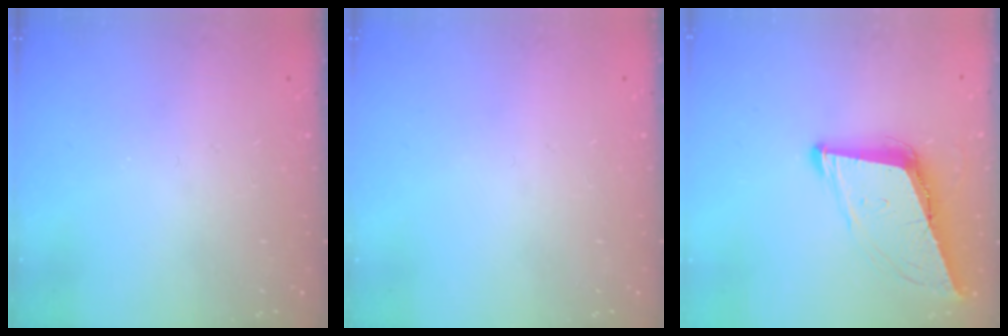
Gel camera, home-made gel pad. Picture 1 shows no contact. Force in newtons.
{"total": 0.0}
{"total": 10.0, "press": 9.3, "slide": 3.5}